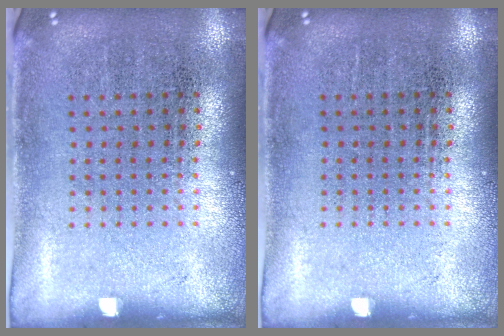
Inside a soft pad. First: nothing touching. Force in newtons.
{"total": 0.0}